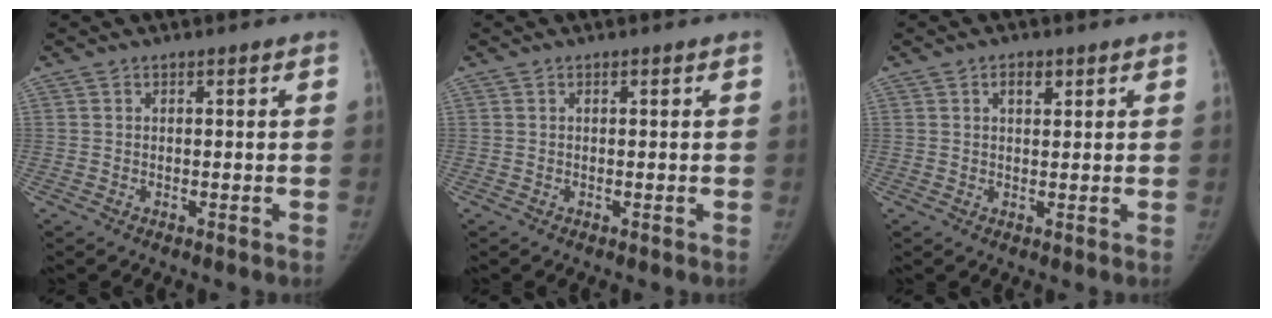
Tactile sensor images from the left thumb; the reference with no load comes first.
{"total": 0.0}
{"total": 2.7, "force": [1.4, 1.4, 1.8], "torque": [-0.020, -0.005, 0.022]}